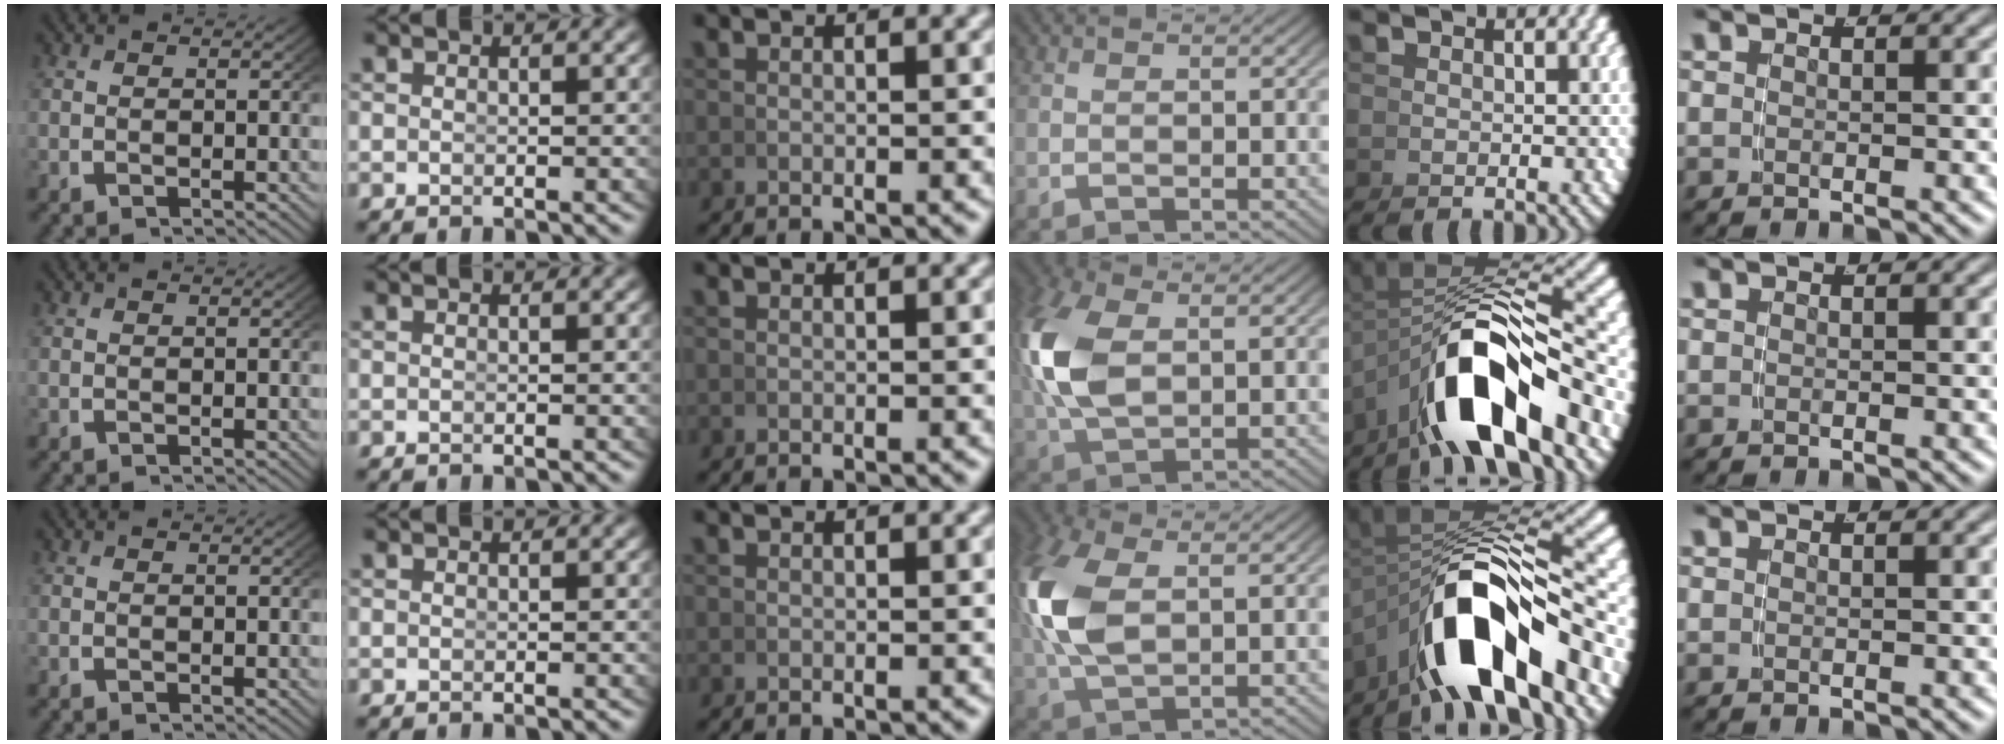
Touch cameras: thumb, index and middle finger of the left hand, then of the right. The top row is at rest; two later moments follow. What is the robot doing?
{"motion": "grasp_and_lifting", "object": "pen"}